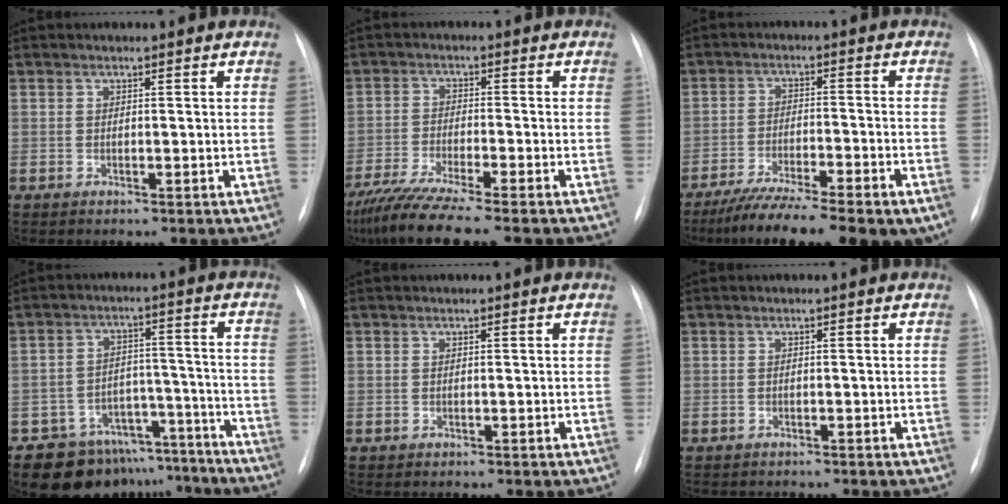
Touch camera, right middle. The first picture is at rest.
{"total": 11.7, "force": [-9.5, -0.4, 6.8], "torque": [-0.114, -0.034, -0.157]}
{"total": 16.2, "force": [-12.1, 2.3, 10.6], "torque": [-0.141, -0.023, -0.187]}
{"total": 12.6, "force": [-10.5, 6.8, 1.6], "torque": [-0.004, 0.052, -0.143]}
{"total": 0.0}
{"total": 1.3, "force": [-1.2, 0.4, 0.2], "torque": [-0.008, -0.002, -0.015]}